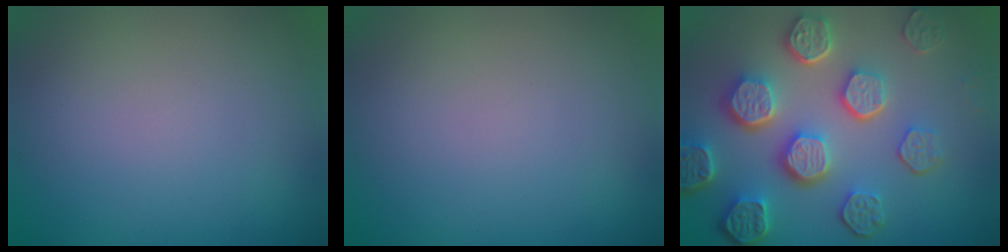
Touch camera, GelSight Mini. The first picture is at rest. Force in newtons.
{"total": 0.0}
{"total": 8.3, "press": 6.2, "slide": 5.5}